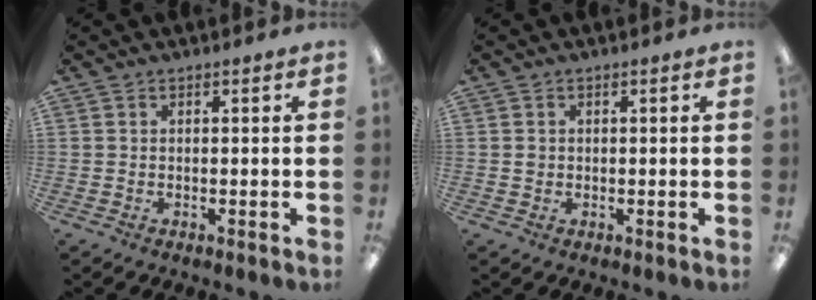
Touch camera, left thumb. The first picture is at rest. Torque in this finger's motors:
{"motor_torque": [-0.22, 0.21, 0.12, -0.13, 0.00]}